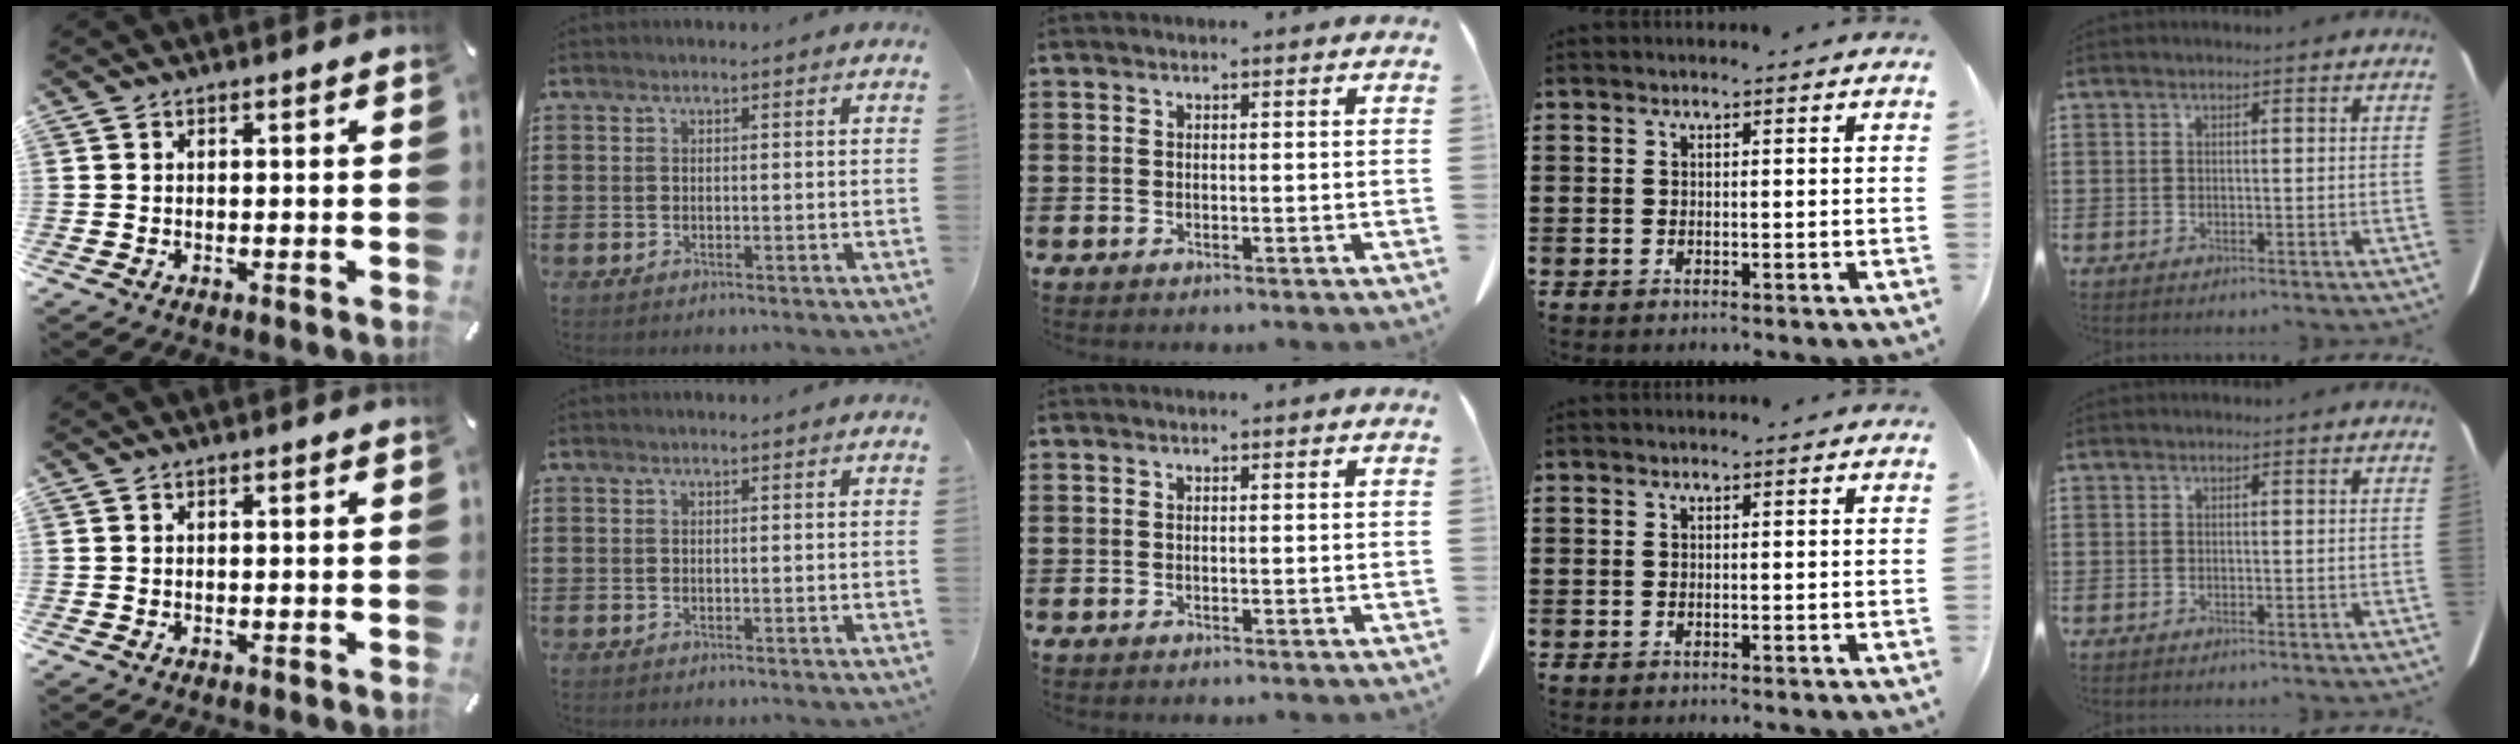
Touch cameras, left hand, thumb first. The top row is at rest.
{}